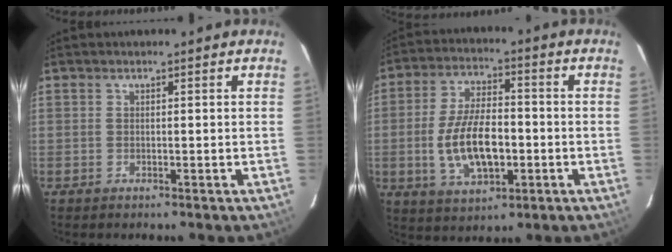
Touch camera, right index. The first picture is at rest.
{"total": 12.8, "force": [-2.5, 6.0, 11.0], "torque": [-0.218, 0.001, -0.037]}